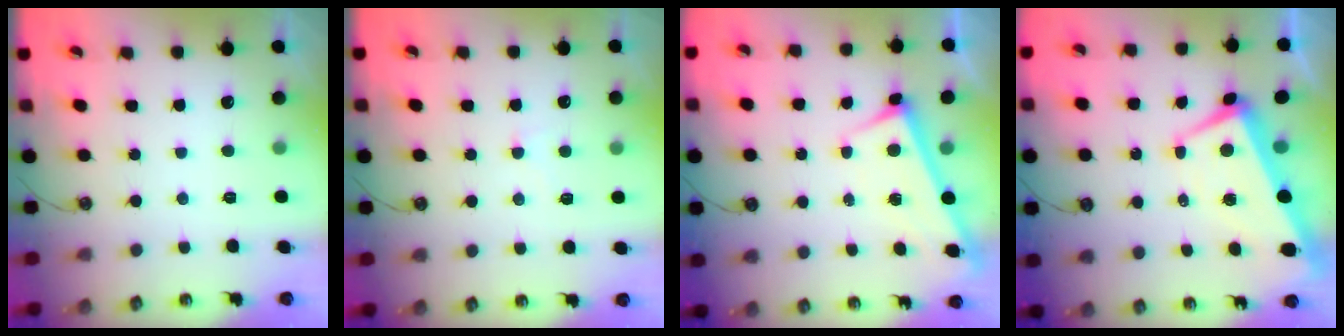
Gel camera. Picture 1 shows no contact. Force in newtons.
{"total": 1.4, "press": 1.3, "slide": 0.5}
{"total": 2.8, "press": 2.8, "slide": 0.2}
{"total": 2.0, "press": 1.6, "slide": 1.2}